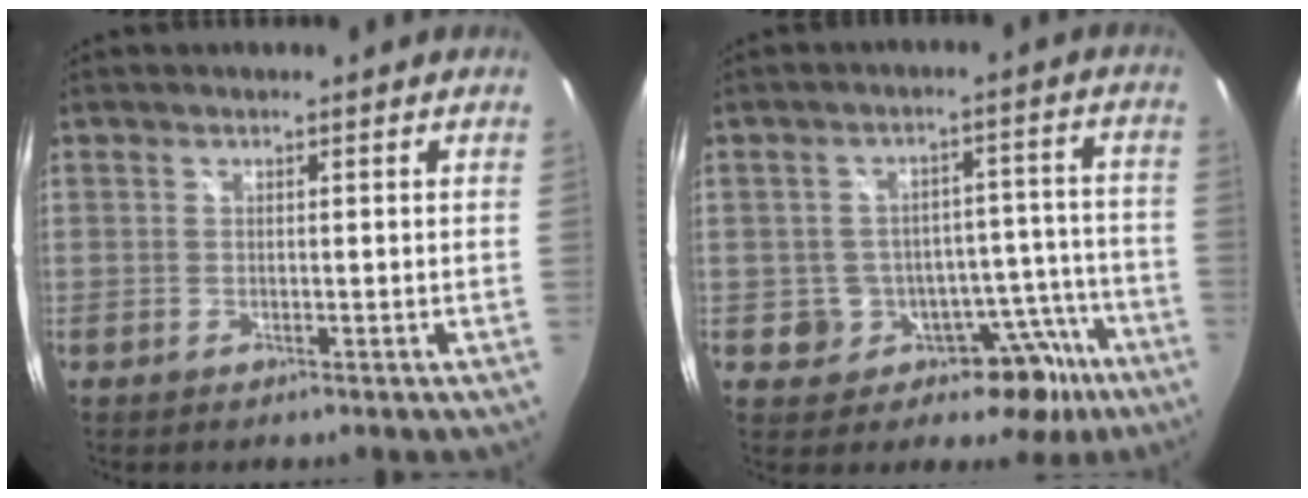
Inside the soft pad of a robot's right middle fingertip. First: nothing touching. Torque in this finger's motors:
{"motor_torque": [0.05, -0.10, 0.04, 0.00]}